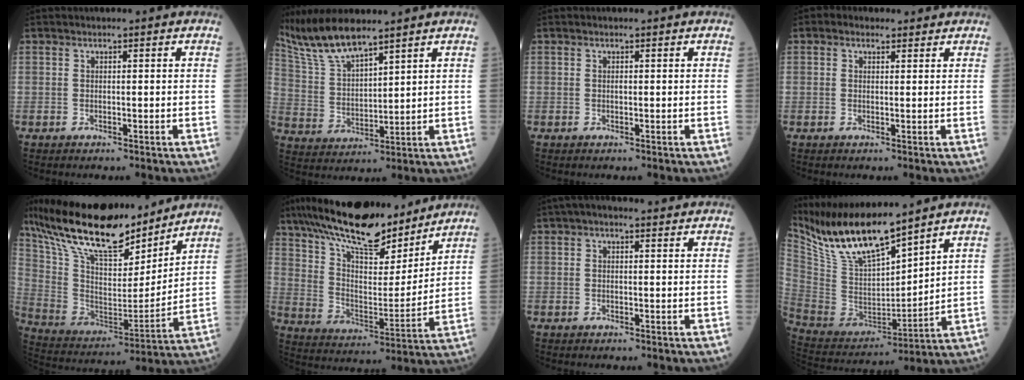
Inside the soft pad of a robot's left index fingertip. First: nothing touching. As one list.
[{"total": 9.1, "force": [7.9, 0.7, 4.3], "torque": [-0.104, 0.005, 0.164]}, {"total": 0.6, "force": [-0.6, 0.2, 0.1], "torque": [-0.003, -0.003, -0.014]}, {"total": 1.7, "force": [0.7, 1.4, 0.6], "torque": [-0.014, 0.016, 0.006]}, {"total": 23.0, "force": [18.2, 6.3, 12.6], "torque": [-0.234, 0.013, 0.318]}, {"total": 19.8, "force": [16.2, 5.4, 10.0], "torque": [-0.178, 0.011, 0.271]}, {"total": 2.5, "force": [1.4, 1.3, 1.7], "torque": [-0.028, 0.026, 0.016]}, {"total": 15.1, "force": [12.8, 2.0, 7.7], "torque": [-0.160, -0.005, 0.254]}]